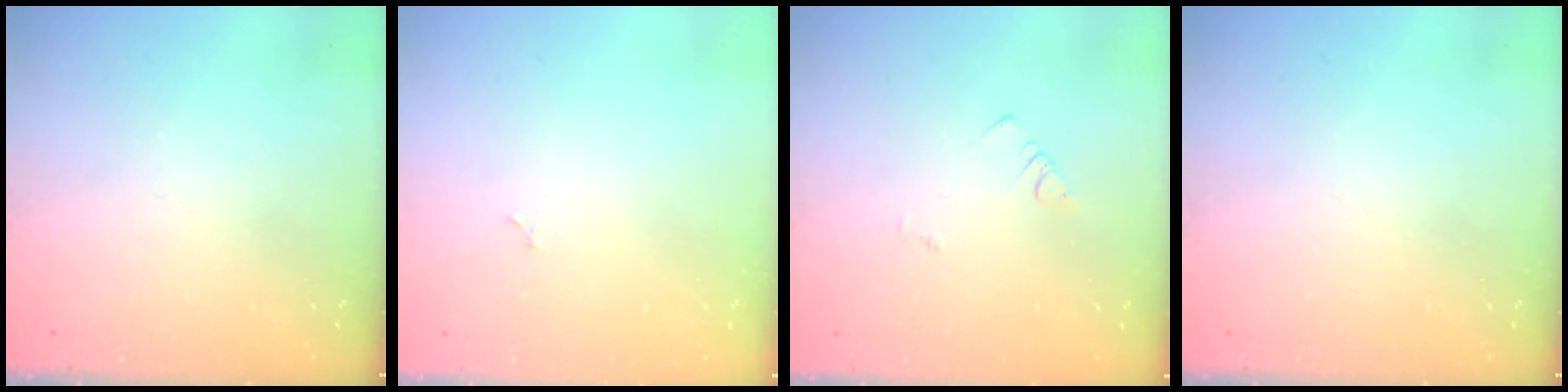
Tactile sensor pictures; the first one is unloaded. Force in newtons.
{"total": 1.8, "press": 1.8, "slide": 0.3}
{"total": 1.1, "press": 1.1, "slide": 0.3}
{"total": 0.0}